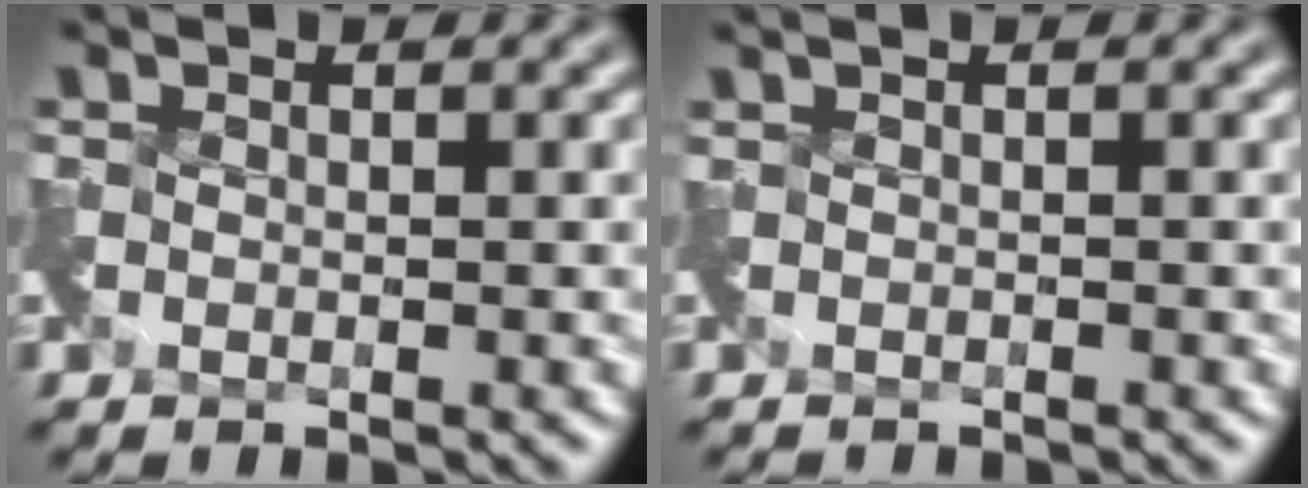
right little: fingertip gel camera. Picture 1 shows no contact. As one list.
[{"total": 0.7, "force": [-0.5, -0.1, 0.4], "torque": [-0.010, -0.011, -0.014]}]